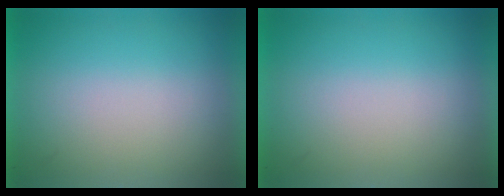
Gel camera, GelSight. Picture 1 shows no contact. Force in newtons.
{"total": 0.0}